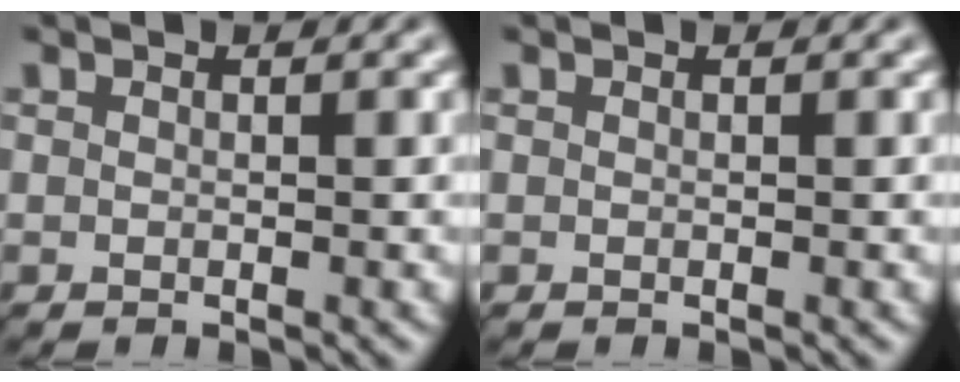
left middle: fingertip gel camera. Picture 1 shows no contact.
{"total": 0.0}